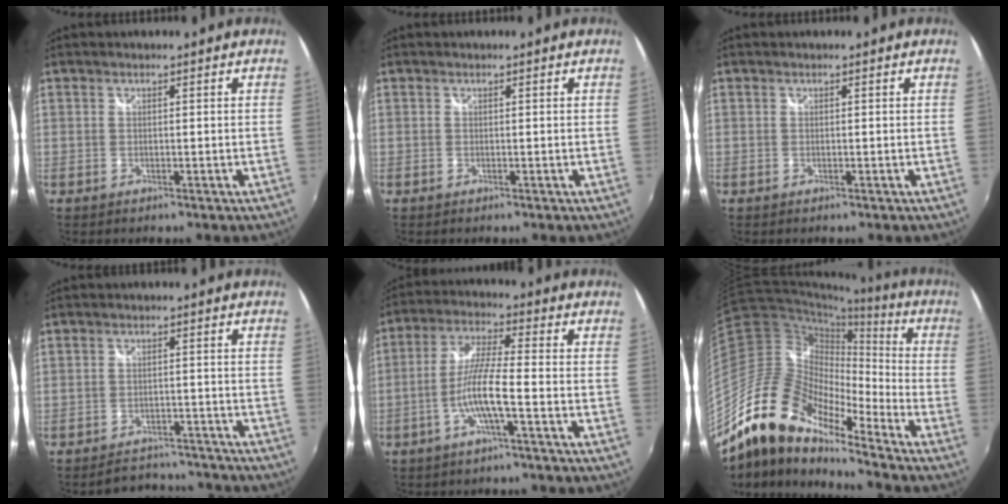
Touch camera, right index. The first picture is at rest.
{"total": 0.0}
{"total": 0.0}
{"total": 9.1, "force": [-8.4, 3.3, 1.4], "torque": [-0.032, 0.020, -0.102]}
{"total": 8.3, "force": [-3.2, 0.2, 7.6], "torque": [-0.161, 0.003, -0.061]}
{"total": 18.1, "force": [-13.7, 6.0, 10.2], "torque": [-0.174, -0.007, -0.274]}